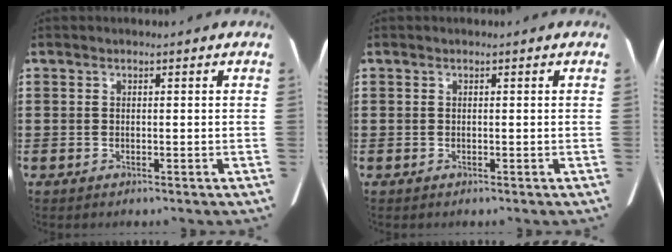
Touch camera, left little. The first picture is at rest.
{"total": 0.0}